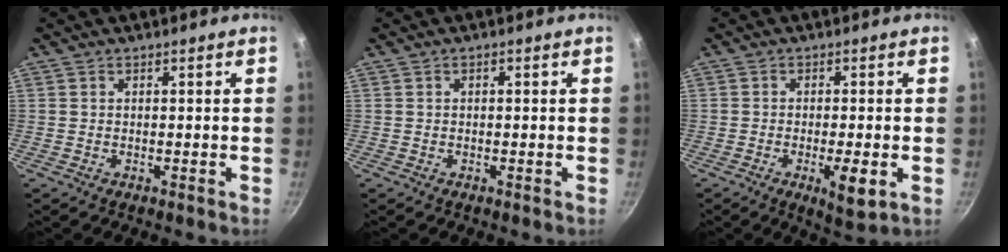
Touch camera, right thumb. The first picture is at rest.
{"total": 0.6, "force": [0.1, 0.3, 0.5], "torque": [-0.011, 0.006, 0.003]}
{"total": 5.9, "force": [-1.7, 1.5, 5.5], "torque": [-0.092, -0.002, -0.019]}